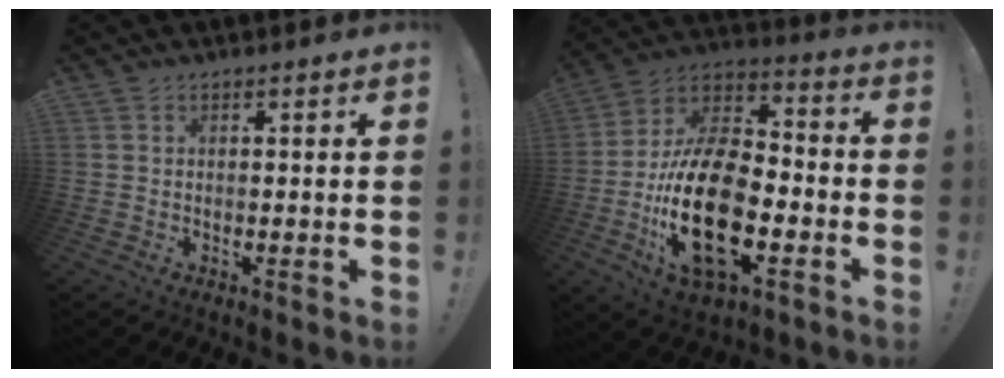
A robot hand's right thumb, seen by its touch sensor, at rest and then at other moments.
{"total": 24.4, "force": [-7.5, 13.3, 19.0], "torque": [-0.377, 0.035, -0.122]}